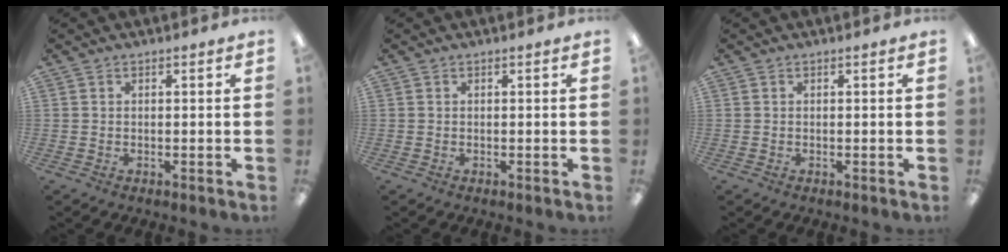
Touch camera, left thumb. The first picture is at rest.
{"total": 0.0}
{"total": 0.0}